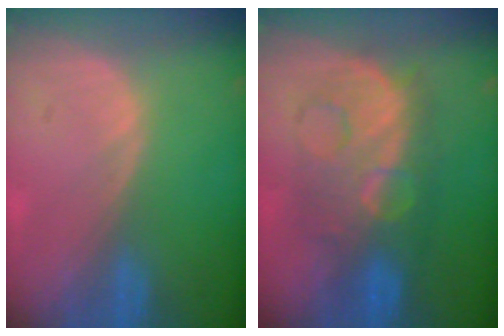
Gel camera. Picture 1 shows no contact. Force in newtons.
{"total": 9.1, "press": 9.0, "slide": 0.3}